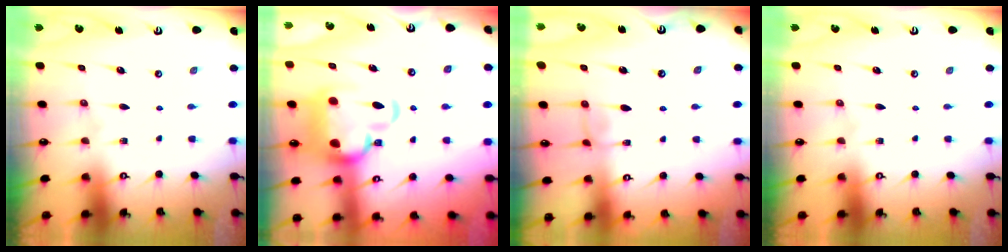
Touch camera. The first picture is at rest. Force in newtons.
{"total": 8.6, "press": 8.4, "slide": 2.0}
{"total": 1.5, "press": 1.4, "slide": 0.3}
{"total": 0.0}